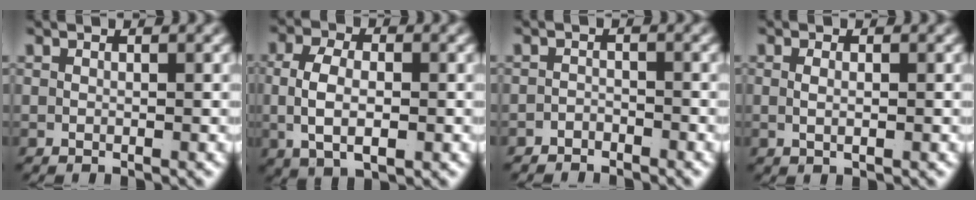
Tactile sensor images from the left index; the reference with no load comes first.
{"total": 4.9, "force": [-0.2, 2.6, 4.1], "torque": [-0.086, -0.013, 0.006]}
{"total": 2.3, "force": [-2.2, 0.4, -0.3], "torque": [0.009, -0.015, -0.033]}
{"total": 1.0, "force": [-0.1, -0.1, 1.0], "torque": [-0.022, -0.009, 0.005]}